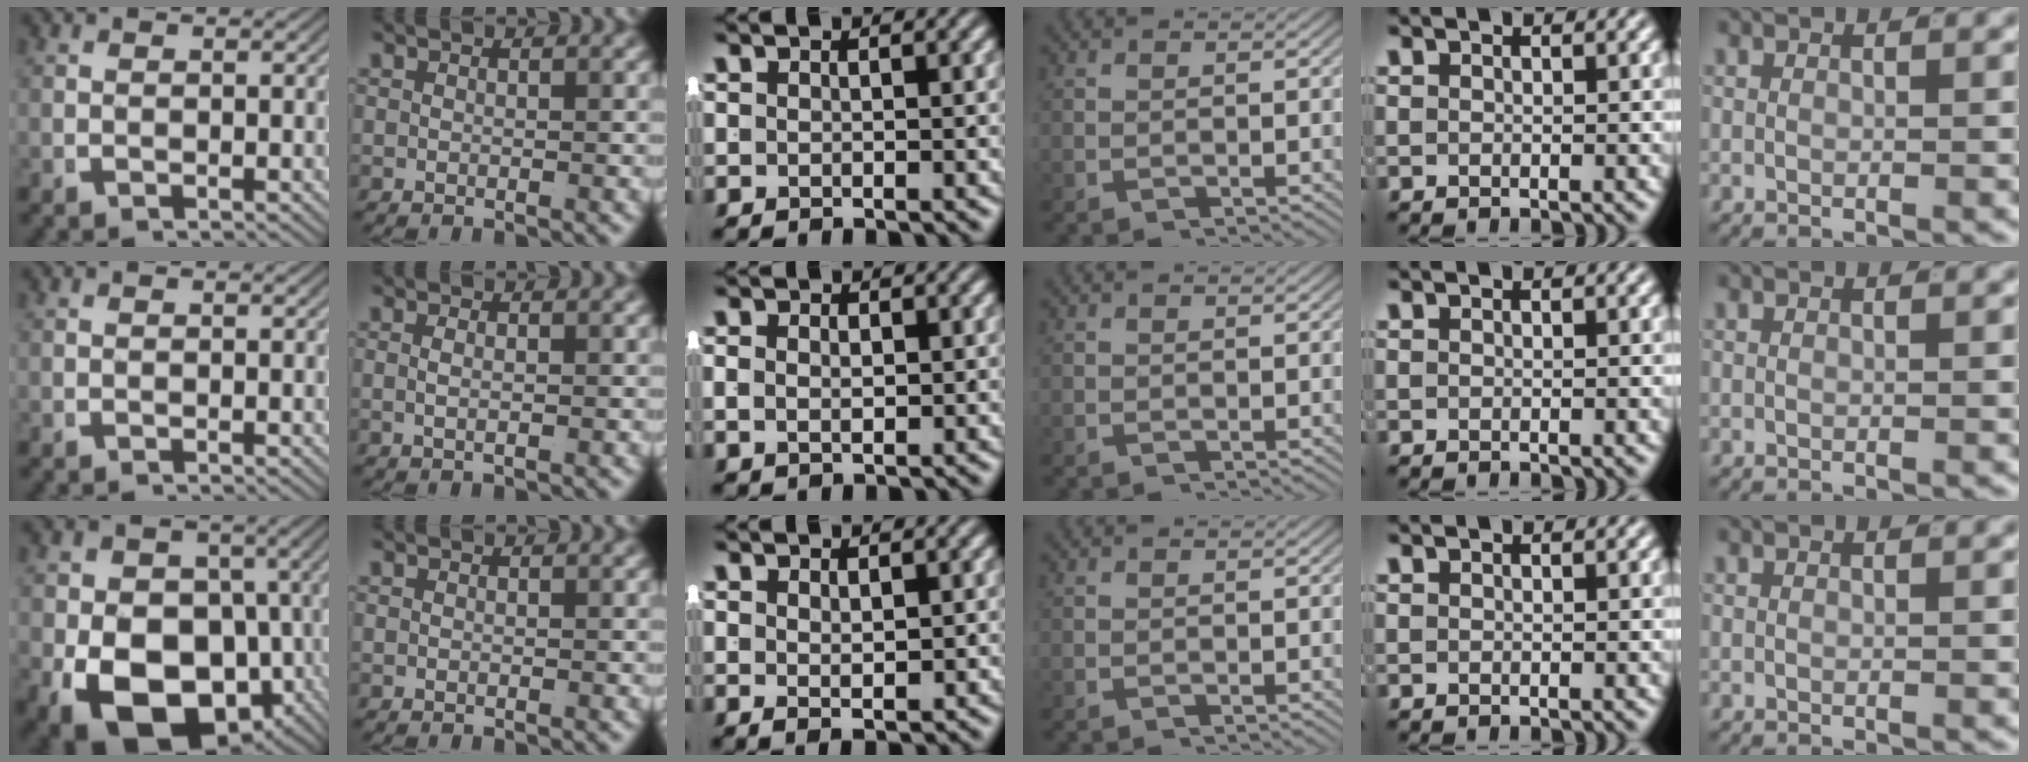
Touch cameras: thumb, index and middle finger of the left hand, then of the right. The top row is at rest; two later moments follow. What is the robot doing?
{"motion": "lift_and_place", "object": "shorts"}